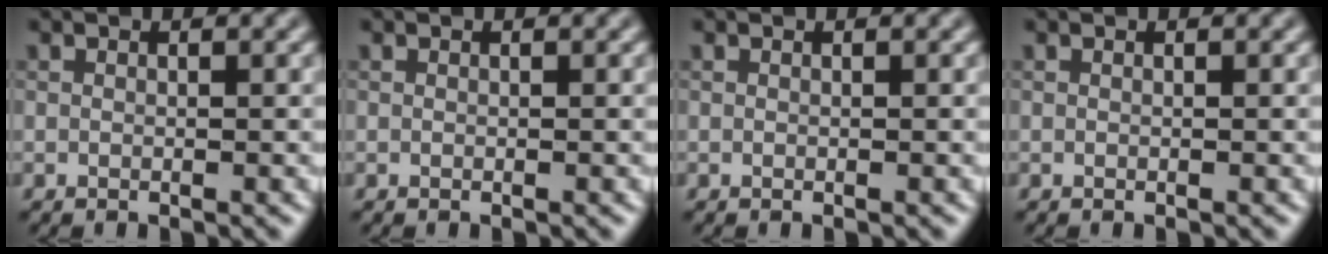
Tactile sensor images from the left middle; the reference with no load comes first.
{"total": 0.0}
{"total": 0.0}
{"total": 0.0}